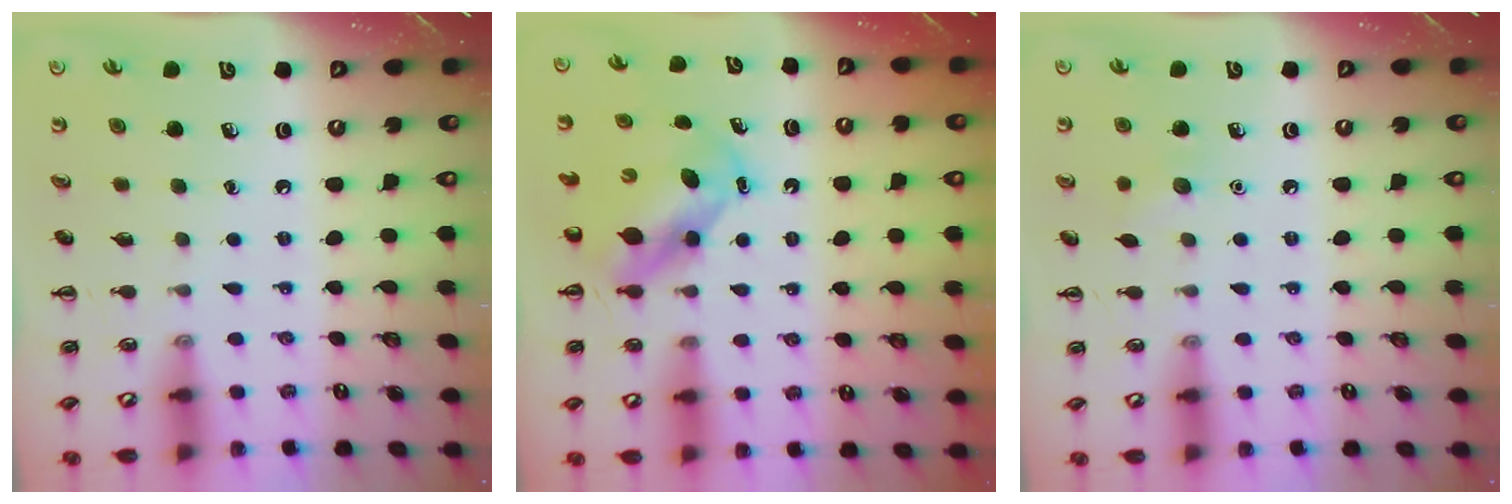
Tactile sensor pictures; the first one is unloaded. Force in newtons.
{"total": 5.6, "press": 5.5, "slide": 1.2}
{"total": 6.1, "press": 5.8, "slide": 1.7}